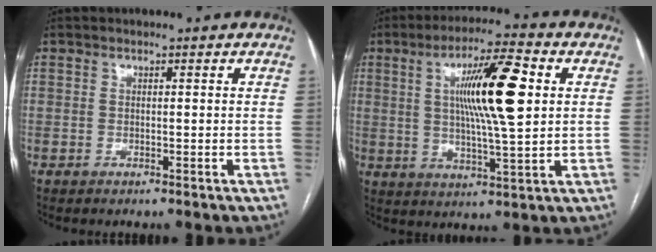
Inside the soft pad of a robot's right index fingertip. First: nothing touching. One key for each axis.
{"total": 13.5, "fx": 3.0, "fy": 1.2, "fz": 13.0, "tx": -0.225, "ty": 0.008, "tz": 0.049}